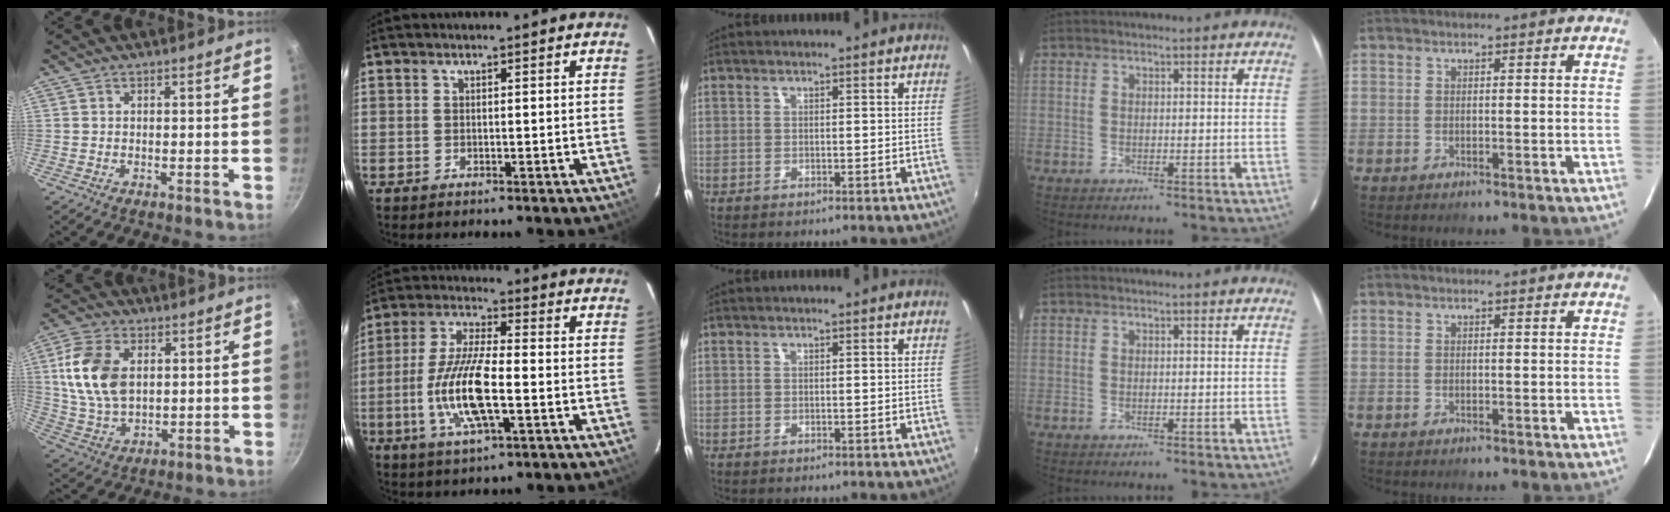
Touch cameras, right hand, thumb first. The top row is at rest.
{"thumb": {"total": 13.6, "force": [2.8, 8.7, 10.0], "torque": [-0.180, -0.007, 0.058]}, "index": {"total": 13.1, "force": [-3.1, 3.4, 12.3], "torque": [-0.253, -0.004, -0.063]}}